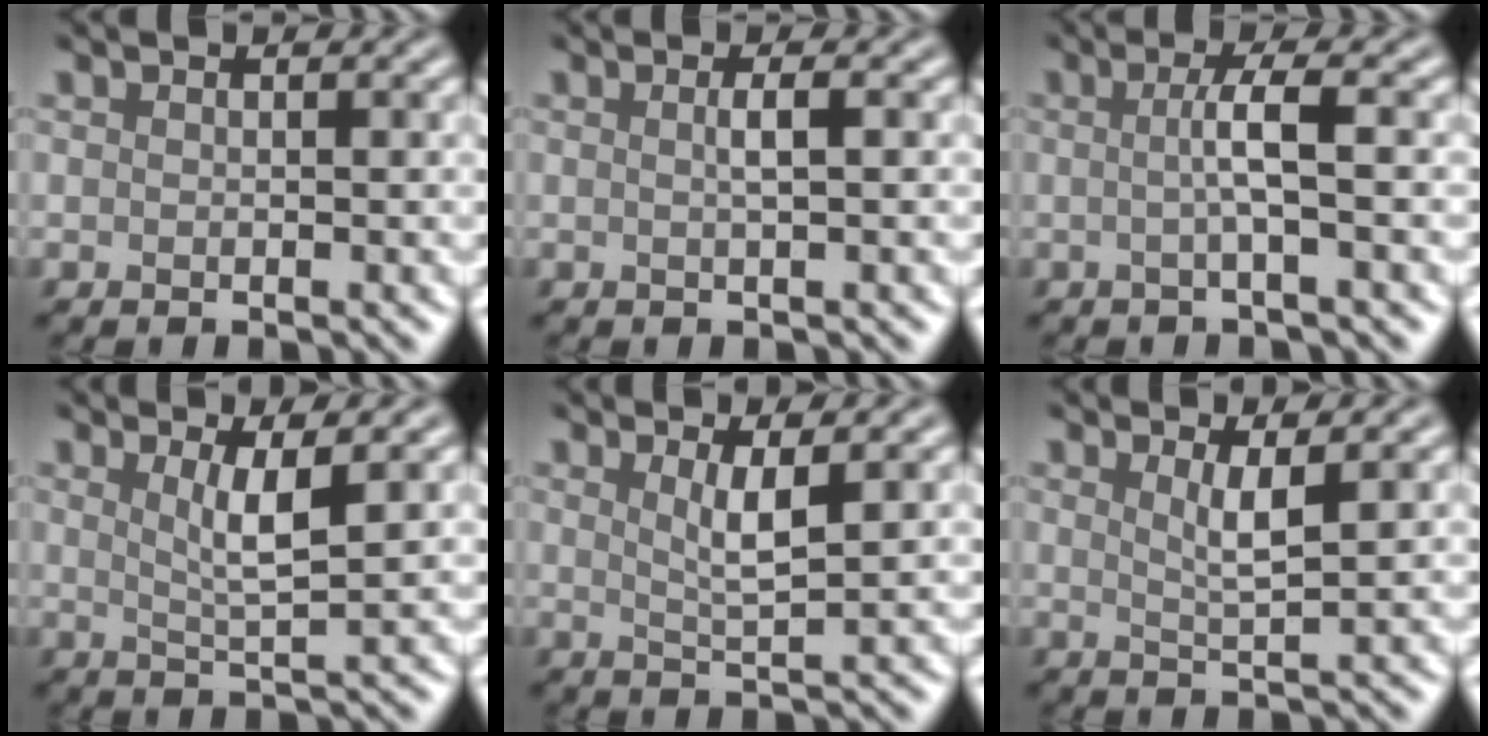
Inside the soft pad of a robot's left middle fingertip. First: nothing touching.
{"total": 1.4, "force": [0.1, 0.3, 1.4], "torque": [-0.023, 0.004, -0.002]}
{"total": 2.8, "force": [-0.1, 0.4, 2.7], "torque": [-0.051, -0.002, -0.006]}
{"total": 3.1, "force": [1.0, 0.6, 2.9], "torque": [-0.047, -0.004, 0.019]}
{"total": 2.6, "force": [1.0, 0.6, 2.4], "torque": [-0.037, -0.005, 0.017]}
{"total": 2.4, "force": [1.0, 0.5, 2.1], "torque": [-0.033, -0.004, 0.015]}